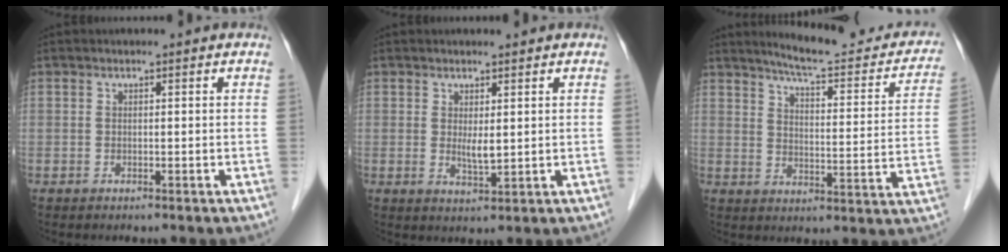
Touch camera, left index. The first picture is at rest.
{"total": 2.3, "force": [0.2, 0.5, 2.2], "torque": [-0.045, -0.011, 0.012]}
{"total": 17.2, "force": [15.2, 2.9, 7.5], "torque": [-0.086, -0.031, 0.185]}